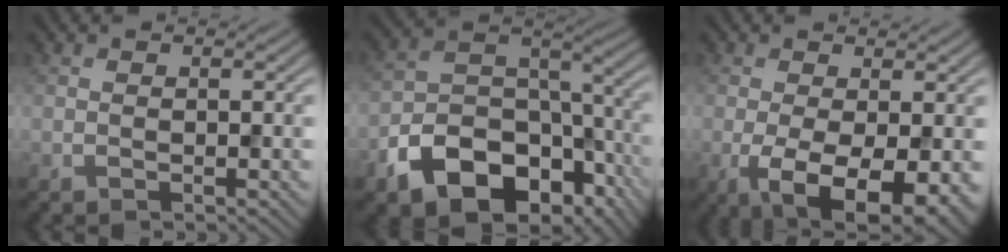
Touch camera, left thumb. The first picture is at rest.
{"total": 14.7, "force": [-8.2, 9.2, 7.9], "torque": [-0.169, -0.038, -0.141]}
{"total": 8.4, "force": [-2.8, 3.7, 7.1], "torque": [-0.143, -0.020, -0.038]}